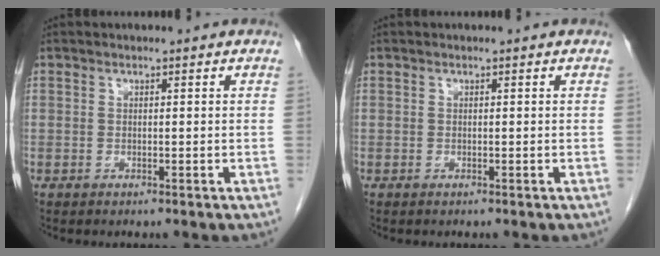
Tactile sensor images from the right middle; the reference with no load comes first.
{"total": 0.0}